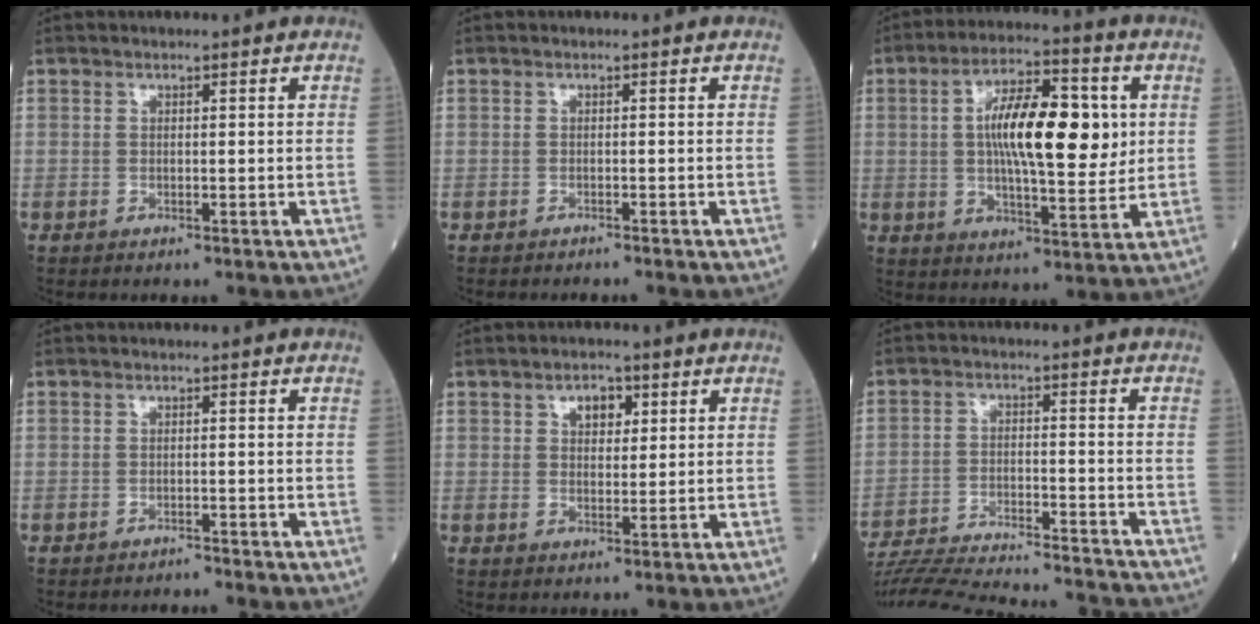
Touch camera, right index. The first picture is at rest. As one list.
[{"total": 1.8, "force": [-1.7, -0.2, 0.6], "torque": [-0.009, 0.002, -0.021]}, {"total": 14.4, "force": [2.3, 4.2, 13.5], "torque": [-0.230, 0.016, 0.033]}, {"total": 1.6, "force": [-1.6, -0.4, -0.3], "torque": [0.007, -0.004, -0.022]}, {"total": 3.5, "force": [1.5, 2.0, 2.4], "torque": [-0.035, 0.006, 0.024]}, {"total": 24.4, "force": [-22.9, 1.5, 8.1], "torque": [-0.138, -0.039, -0.324]}]